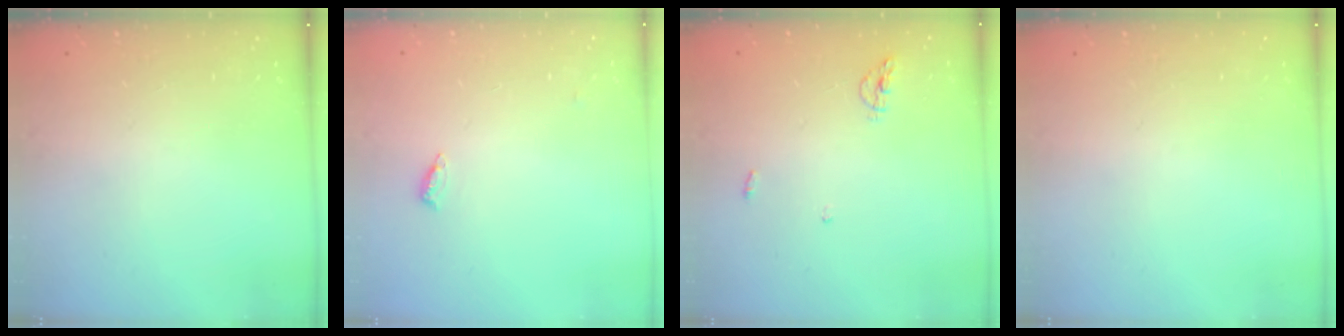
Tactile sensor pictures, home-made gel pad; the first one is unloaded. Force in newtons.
{"total": 4.4, "press": 4.1, "slide": 1.4}
{"total": 4.6, "press": 4.5, "slide": 1.0}
{"total": 0.0}